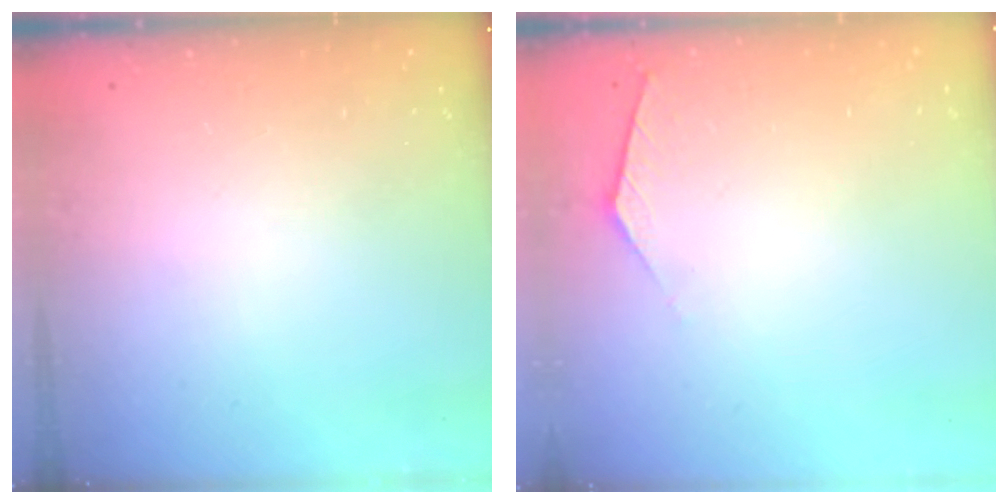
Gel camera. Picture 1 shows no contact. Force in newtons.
{"total": 2.1, "press": 2.0, "slide": 0.4}